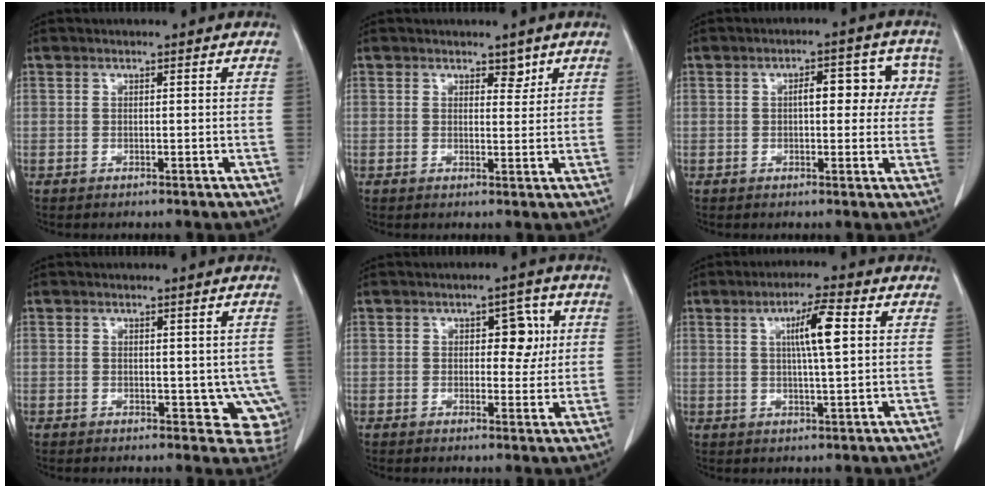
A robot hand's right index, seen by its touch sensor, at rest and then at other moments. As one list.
[{"total": 1.9, "force": [1.4, 1.0, 0.8], "torque": [-0.005, -0.006, 0.019]}, {"total": 7.3, "force": [1.4, 3.2, 6.4], "torque": [-0.075, 0.031, 0.013]}, {"total": 5.8, "force": [-0.4, 3.8, 4.3], "torque": [-0.023, -0.005, 0.001]}, {"total": 4.8, "force": [1.1, 2.6, 3.8], "torque": [-0.045, 0.013, 0.017]}, {"total": 6.5, "force": [1.7, 0.2, 6.2], "torque": [-0.108, 0.003, 0.028]}]